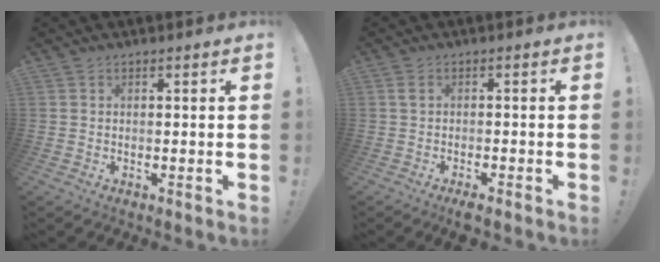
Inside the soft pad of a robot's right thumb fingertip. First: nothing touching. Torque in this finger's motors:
{"motor_torque": [0.77, 0.82, 0.33, -0.14, -0.03]}